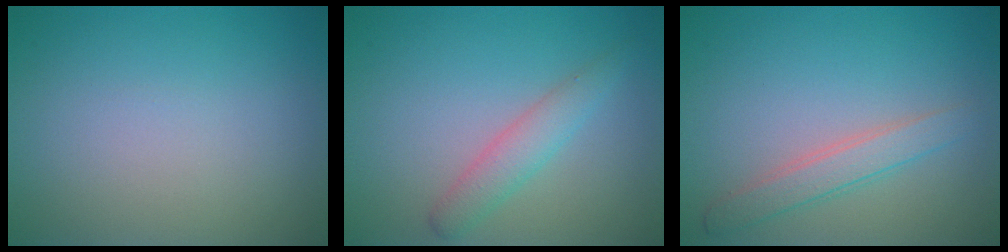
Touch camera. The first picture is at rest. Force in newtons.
{"total": 2.3, "press": 2.3, "slide": 0.2}
{"total": 2.3, "press": 2.3, "slide": 0.1}